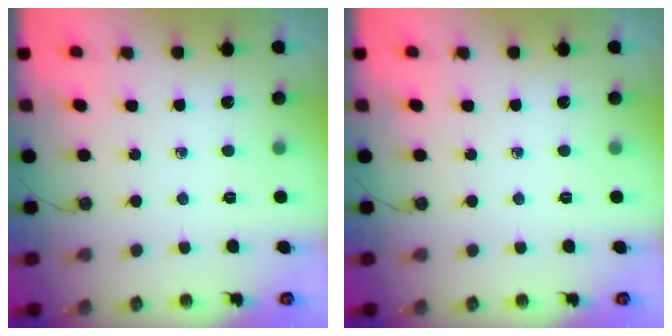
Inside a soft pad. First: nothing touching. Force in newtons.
{"total": 0.0}